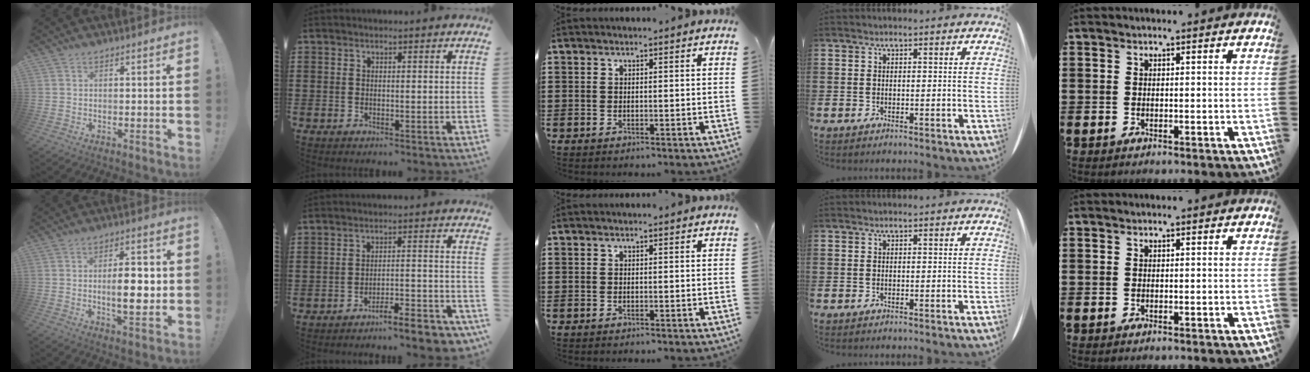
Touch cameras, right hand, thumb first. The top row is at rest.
{"thumb": {"total": 10.0, "force": [-0.5, 3.6, 9.2], "torque": [-0.140, -0.005, -0.015]}, "index": {"total": 5.6, "force": [-5.2, 0.0, 1.9], "torque": [-0.030, -0.006, -0.101]}}